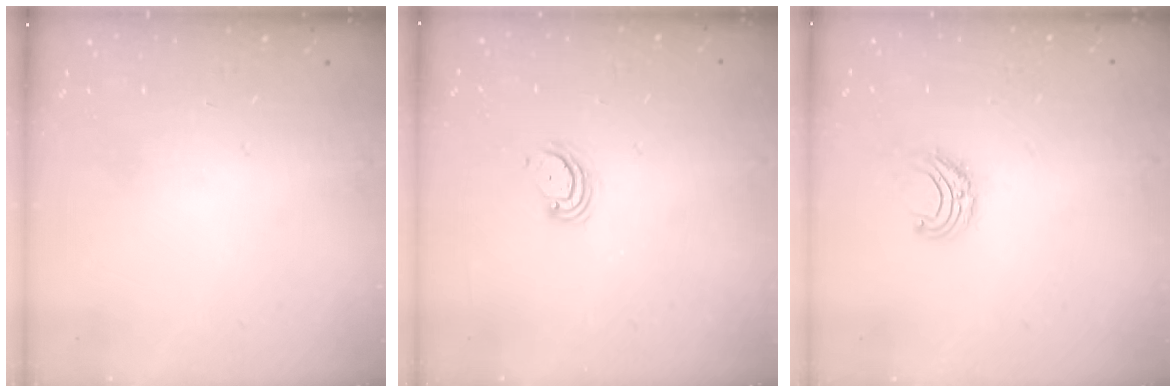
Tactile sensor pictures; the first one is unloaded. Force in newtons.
{"total": 4.2, "press": 4.1, "slide": 0.3}
{"total": 6.3, "press": 6.3, "slide": 0.5}